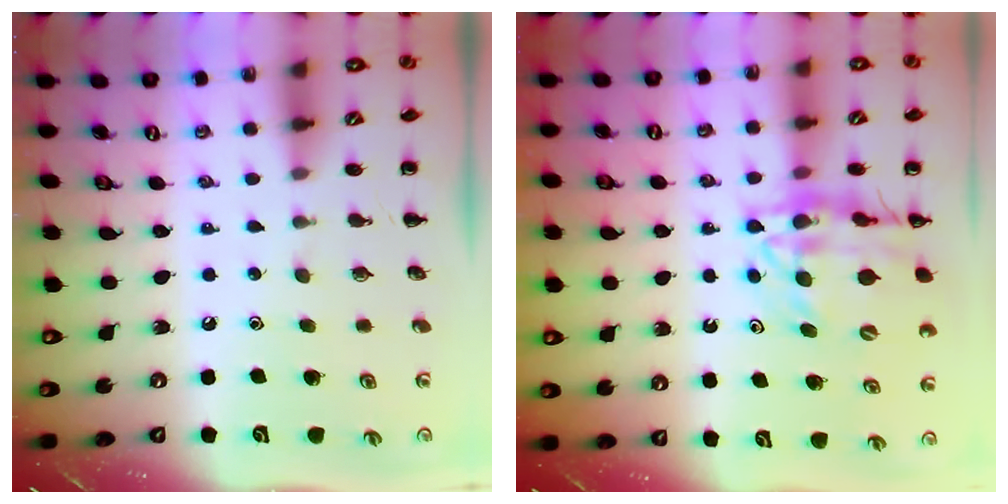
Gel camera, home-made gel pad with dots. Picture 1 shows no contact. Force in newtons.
{"total": 18.3, "press": 17.9, "slide": 3.8}